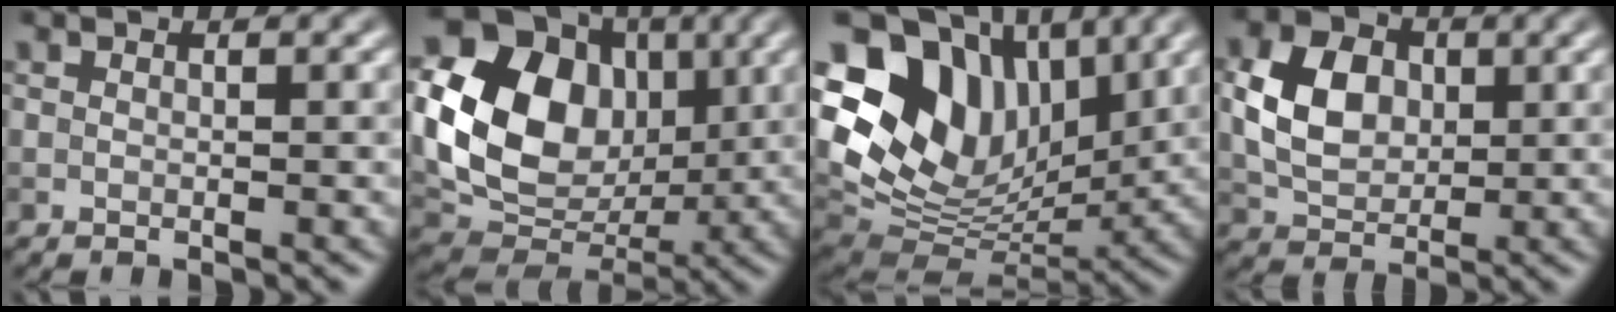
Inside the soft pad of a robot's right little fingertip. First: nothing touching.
{"total": 12.5, "force": [1.6, 9.8, 7.7], "torque": [-0.155, -0.007, 0.025]}
{"total": 14.5, "force": [5.4, 10.2, 8.8], "torque": [-0.176, 0.015, 0.107]}
{"total": 5.8, "force": [0.7, 4.4, 3.8], "torque": [-0.080, 0.007, 0.012]}